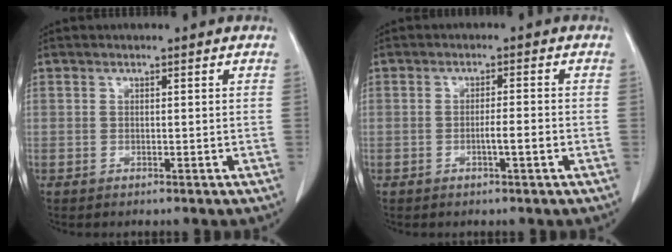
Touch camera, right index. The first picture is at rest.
{"total": 2.6, "force": [-0.8, 0.0, 2.4], "torque": [-0.042, -0.001, -0.015]}